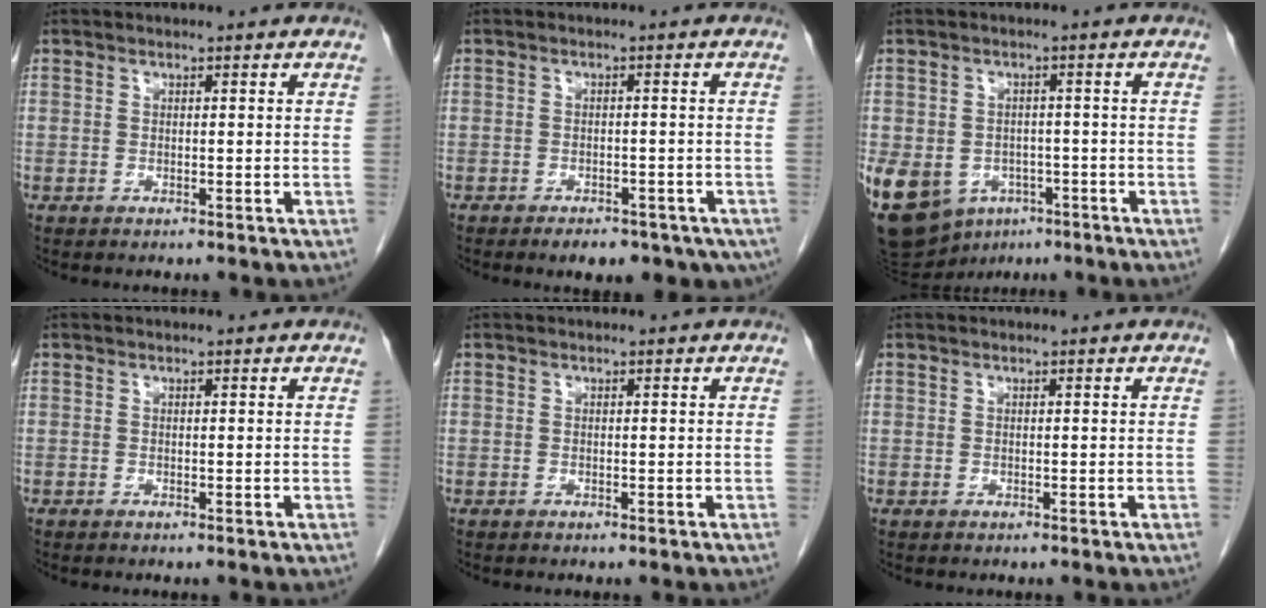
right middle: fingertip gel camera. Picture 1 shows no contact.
{"total": 9.5, "force": [-6.5, 5.0, 4.8], "torque": [-0.054, 0.002, -0.079]}
{"total": 23.6, "force": [-10.2, 18.2, 10.9], "torque": [-0.345, -0.017, -0.141]}
{"total": 0.0}
{"total": 0.0}
{"total": 0.0}